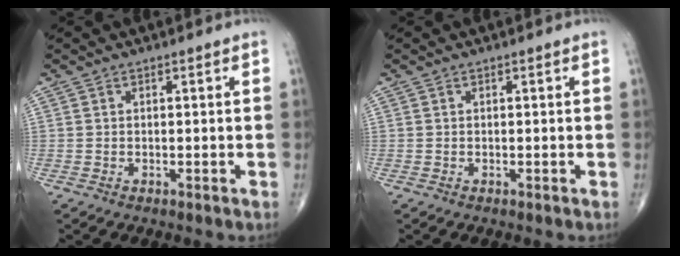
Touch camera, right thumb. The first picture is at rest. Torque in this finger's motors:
{"motor_torque": [-0.05, 0.04, -0.02, -0.02, 0.01]}